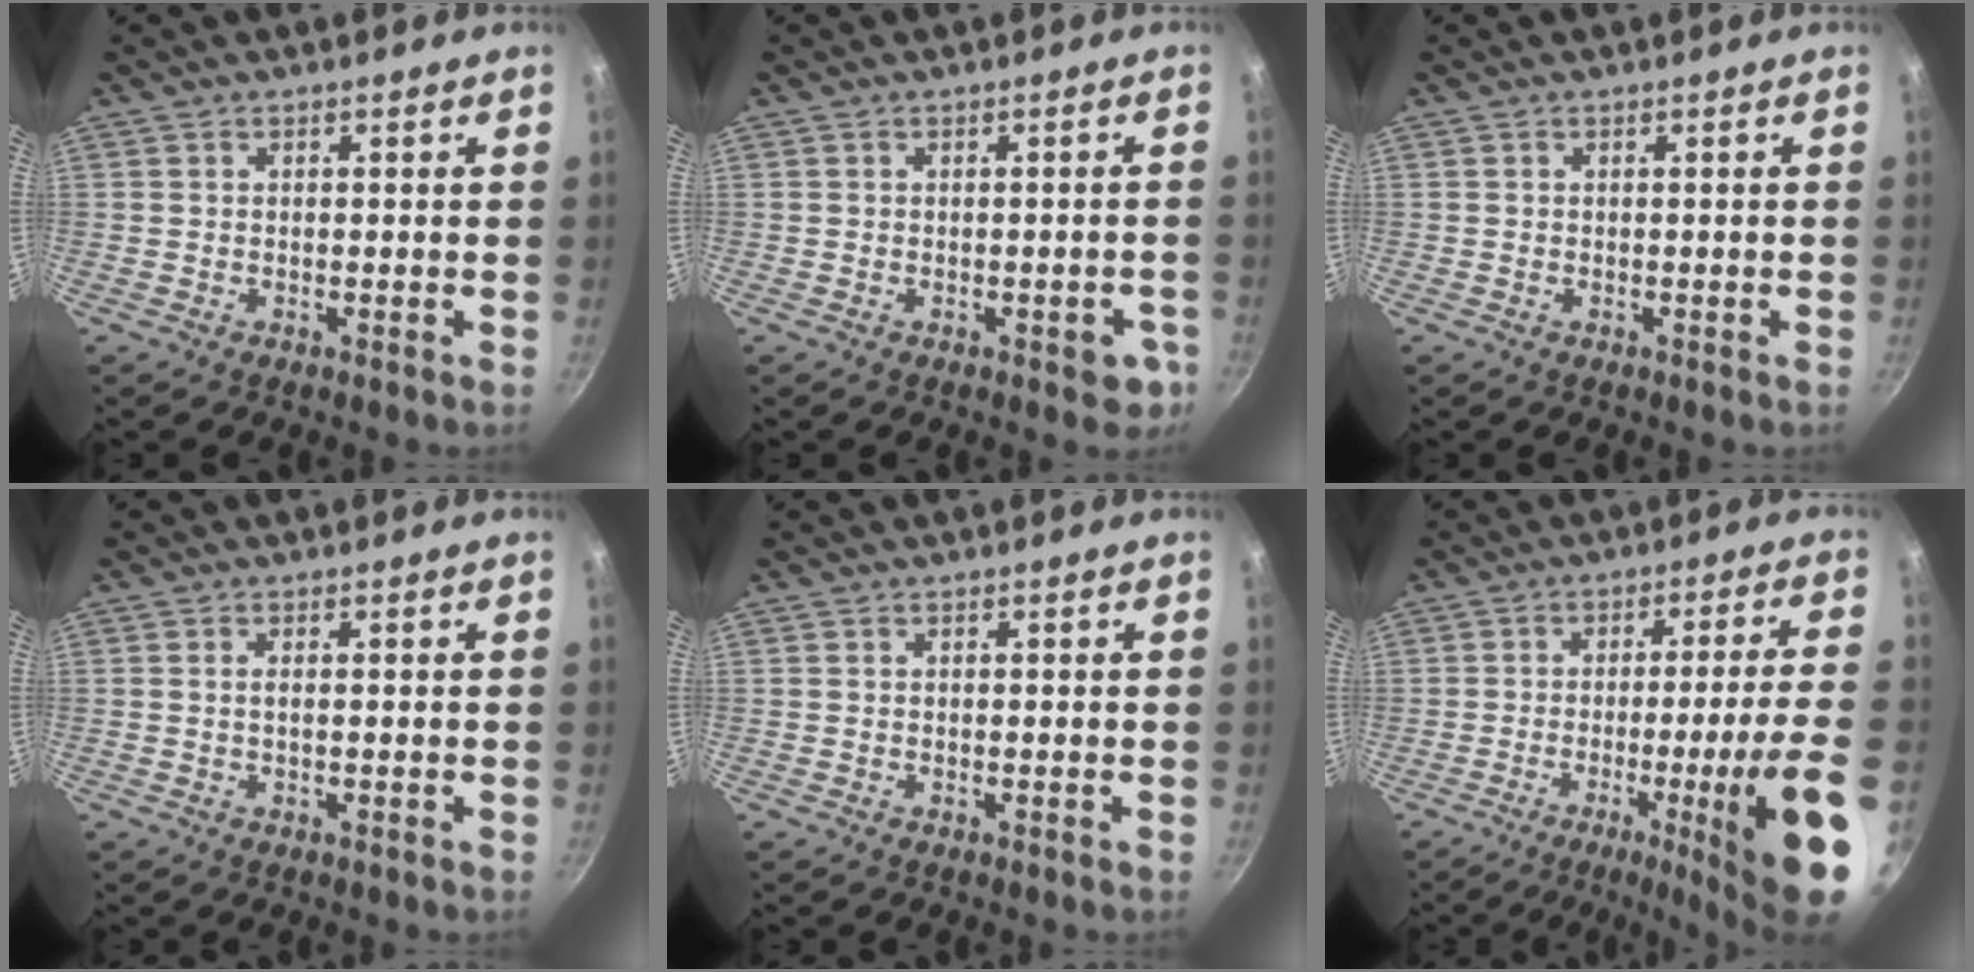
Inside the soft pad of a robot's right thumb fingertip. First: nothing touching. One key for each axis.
{"total": 4.3, "fx": -1.7, "fy": 2.2, "fz": 3.3, "tx": -0.018, "ty": 0.011, "tz": -0.018}
{"total": 0.0}
{"total": 0.9, "fx": 0.1, "fy": 0.2, "fz": 0.8, "tx": -0.018, "ty": 0.001, "tz": 0.001}
{"total": 0.0}
{"total": 17.2, "fx": -6.2, "fy": 0.5, "fz": 16.0, "tx": -0.219, "ty": 0.020, "tz": -0.082}